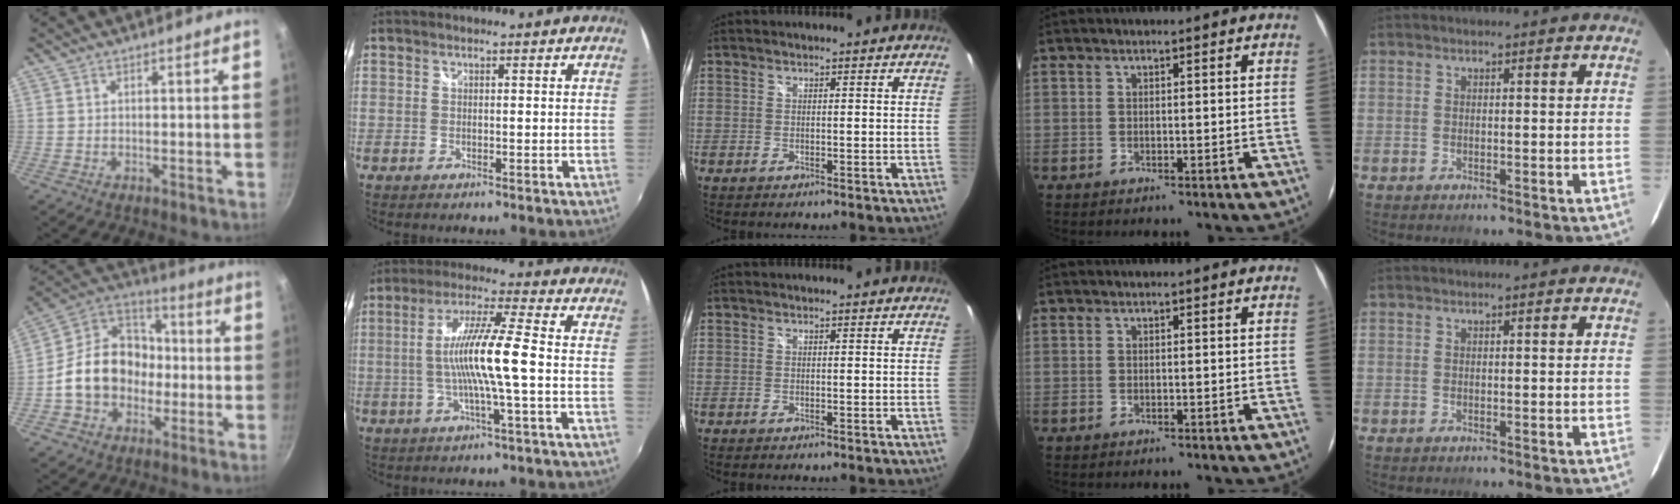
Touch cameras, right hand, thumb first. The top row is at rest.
{"thumb": {"total": 19.8, "force": [-2.4, 16.1, 11.2], "torque": [-0.165, 0.058, -0.043]}, "index": {"total": 11.6, "force": [-1.6, -0.2, 11.5], "torque": [-0.216, 0.005, -0.030]}}